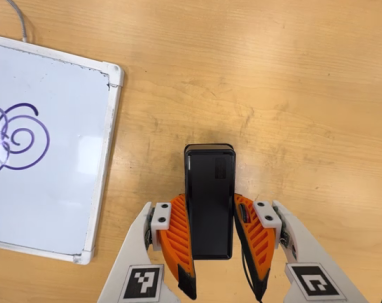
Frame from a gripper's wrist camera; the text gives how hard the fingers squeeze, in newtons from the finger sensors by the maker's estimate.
{"total": 4.7, "left": 3.4, "right": 6.1}